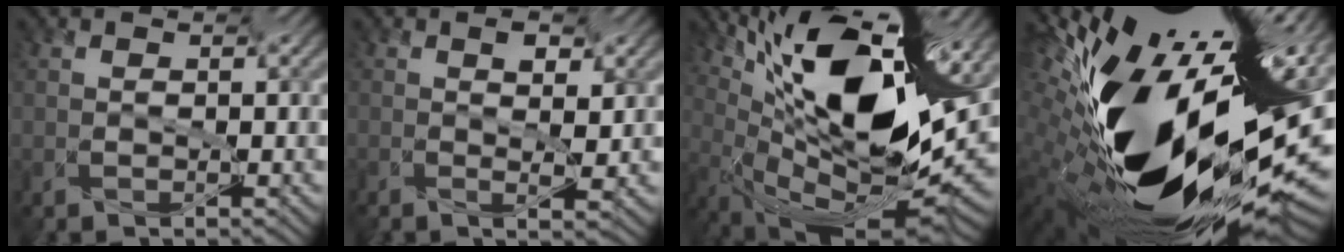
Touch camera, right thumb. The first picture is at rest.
{"total": 2.5, "force": [0.8, 0.7, 2.3], "torque": [-0.045, -0.008, 0.008]}
{"total": 15.1, "force": [4.3, 4.1, 13.9], "torque": [-0.220, 0.014, 0.074]}
{"total": 16.9, "force": [-0.4, 6.8, 15.5], "torque": [-0.236, -0.039, -0.004]}